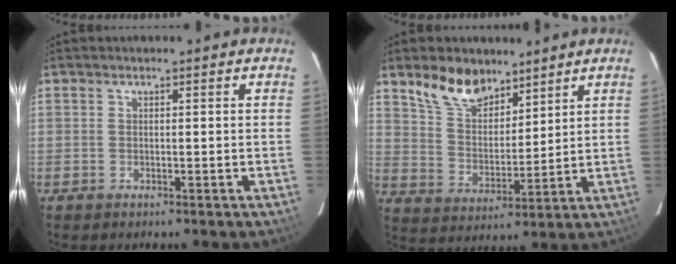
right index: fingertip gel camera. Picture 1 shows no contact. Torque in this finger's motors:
{"motor_torque": [0.22, 0.22, 0.12, 0.07]}